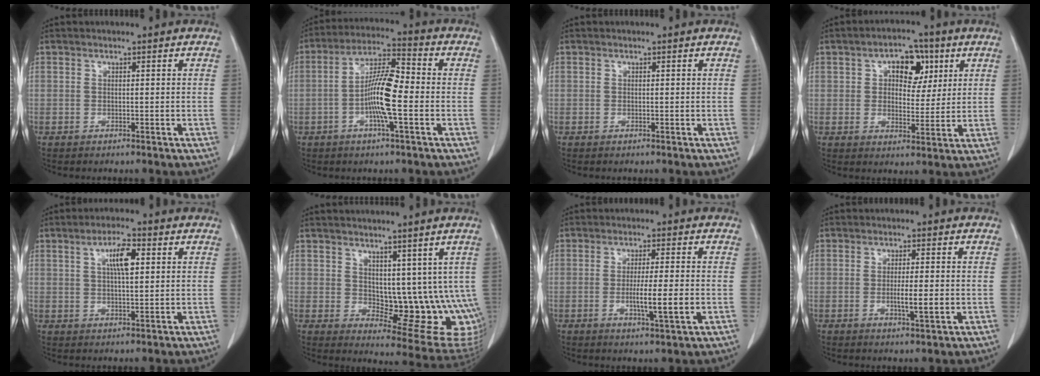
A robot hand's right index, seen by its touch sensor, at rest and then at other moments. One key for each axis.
{"total": 9.4, "fx": -2.0, "fy": 1.2, "fz": 9.1, "tx": -0.173, "ty": 0.011, "tz": -0.042}
{"total": 0.0}
{"total": 7.4, "fx": 2.8, "fy": 4.4, "fz": 5.3, "tx": -0.074, "ty": 0.021, "tz": 0.043}
{"total": 5.3, "fx": 1.7, "fy": 1.2, "fz": 4.9, "tx": -0.089, "ty": 0.005, "tz": 0.030}
{"total": 12.9, "fx": 2.7, "fy": 6.8, "fz": 10.6, "tx": -0.117, "ty": -0.010, "tz": 0.059}
{"total": 6.2, "fx": -1.3, "fy": -0.1, "fz": 6.0, "tx": -0.098, "ty": -0.011, "tz": -0.019}
{"total": 4.0, "fx": -0.7, "fy": 0.3, "fz": 4.0, "tx": -0.063, "ty": -0.004, "tz": -0.006}